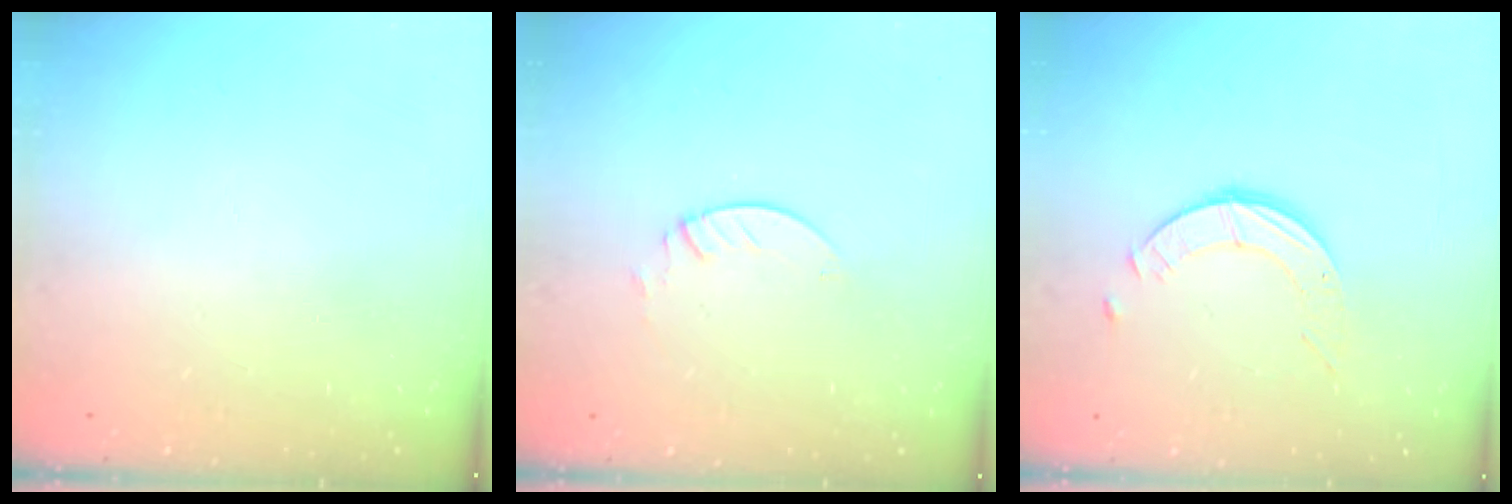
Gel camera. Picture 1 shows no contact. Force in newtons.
{"total": 1.3, "press": 1.3, "slide": 0.1}
{"total": 4.0, "press": 4.0, "slide": 0.2}